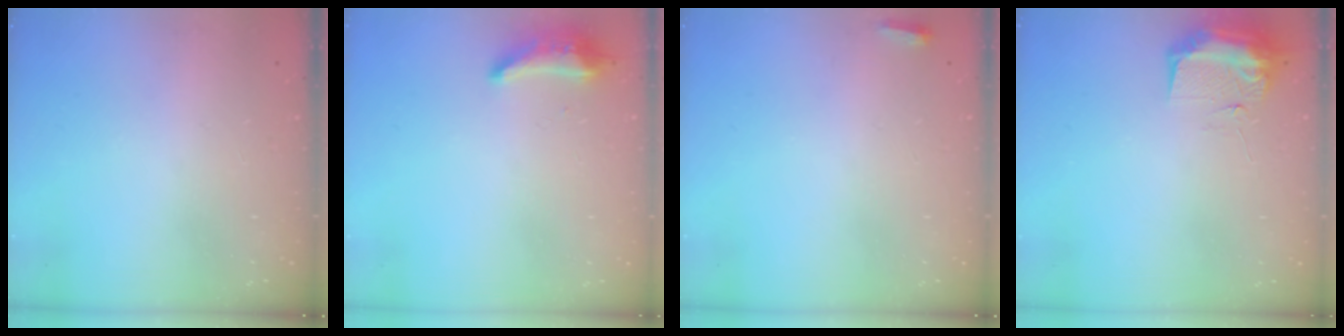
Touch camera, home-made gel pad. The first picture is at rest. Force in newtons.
{"total": 10.1, "press": 9.0, "slide": 4.6}
{"total": 2.7, "press": 2.6, "slide": 0.9}
{"total": 9.4, "press": 9.4, "slide": 0.9}